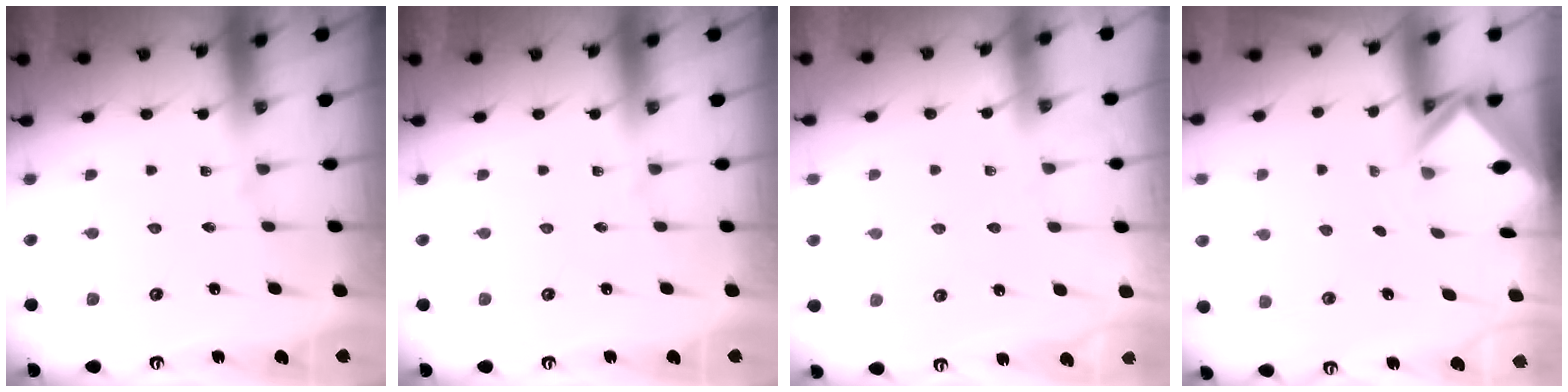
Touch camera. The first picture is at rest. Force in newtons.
{"total": 0.0}
{"total": 5.3, "press": 5.2, "slide": 0.6}
{"total": 2.7, "press": 2.7, "slide": 0.2}